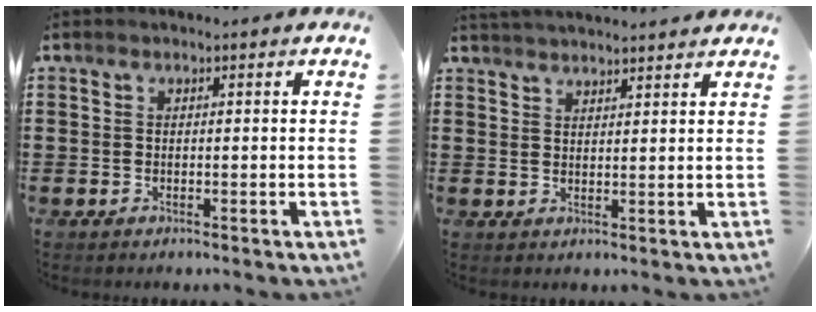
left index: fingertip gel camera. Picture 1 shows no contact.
{"total": 2.7, "force": [2.7, -0.3, 0.0], "torque": [-0.008, -0.005, 0.051]}